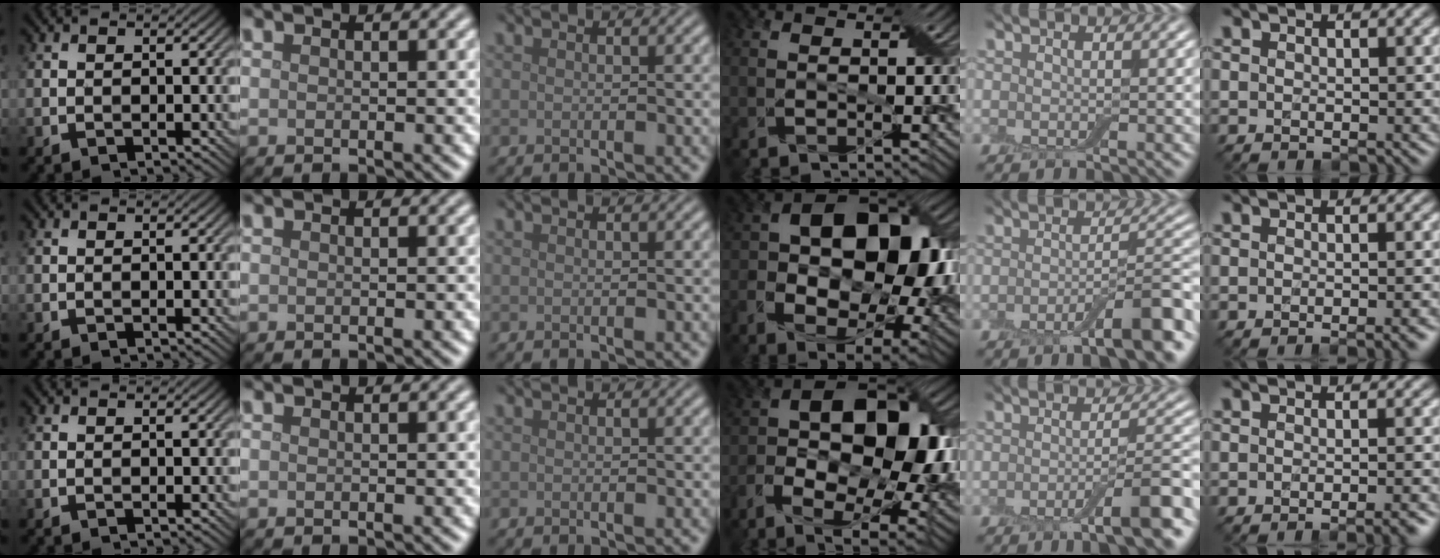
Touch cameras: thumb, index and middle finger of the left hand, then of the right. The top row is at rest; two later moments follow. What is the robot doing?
{"motion": "insert", "object": "backpack"}